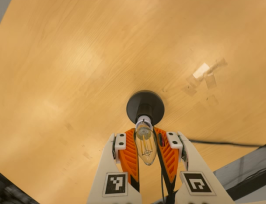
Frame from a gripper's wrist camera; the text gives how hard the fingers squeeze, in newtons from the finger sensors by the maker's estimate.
{"total": 19.8, "left": 18.4, "right": 21.2}